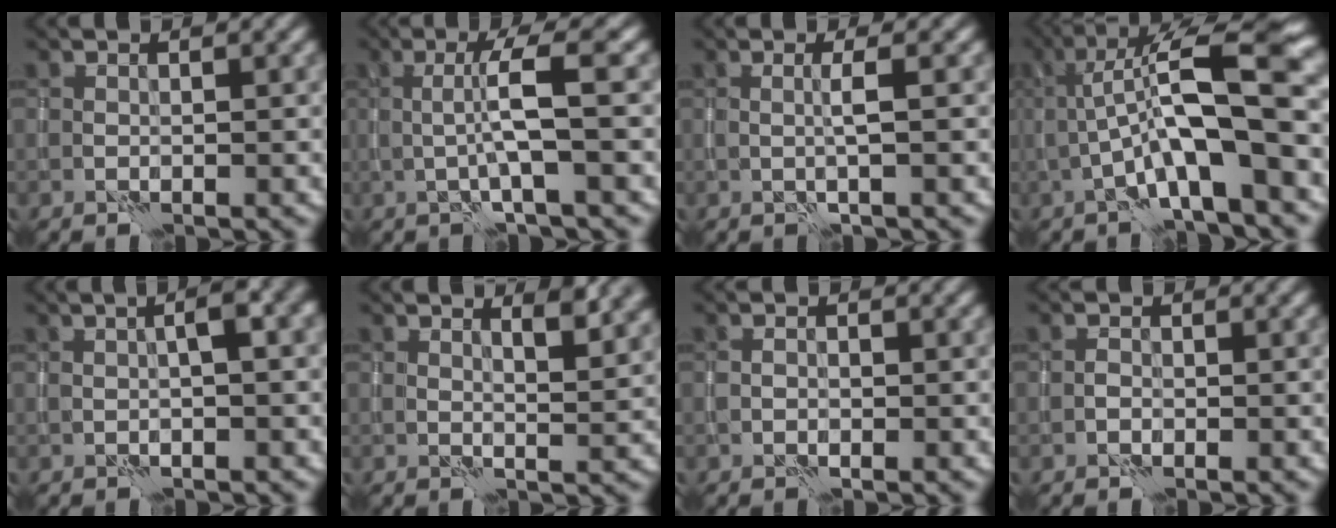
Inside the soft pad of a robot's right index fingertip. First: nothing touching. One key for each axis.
{"total": 3.9, "fx": -0.2, "fy": 0.3, "fz": 3.9, "tx": -0.067, "ty": 0.007, "tz": -0.005}
{"total": 1.5, "fx": -0.2, "fy": 0.1, "fz": 1.5, "tx": -0.029, "ty": 0.002, "tz": -0.006}
{"total": 10.6, "fx": -0.8, "fy": 2.5, "fz": 10.3, "tx": -0.175, "ty": 0.026, "tz": -0.016}
{"total": 3.9, "fx": 0.4, "fy": 1.0, "fz": 3.7, "tx": -0.058, "ty": 0.013, "tz": 0.005}
{"total": 3.2, "fx": 1.8, "fy": 0.9, "fz": 2.5, "tx": -0.033, "ty": -0.001, "tz": 0.027}
{"total": 1.1, "fx": -0.4, "fy": 0.8, "fz": 0.7, "tx": -0.012, "ty": -0.001, "tz": -0.003}
{"total": 0.8, "fx": -0.5, "fy": 0.6, "fz": 0.3, "tx": -0.004, "ty": 0.000, "tz": -0.010}